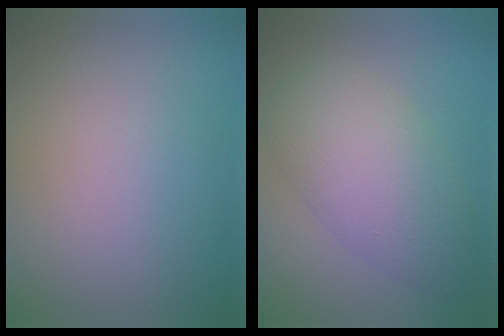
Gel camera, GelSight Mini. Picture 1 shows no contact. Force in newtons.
{"total": 6.5, "press": 6.5, "slide": 0.1}